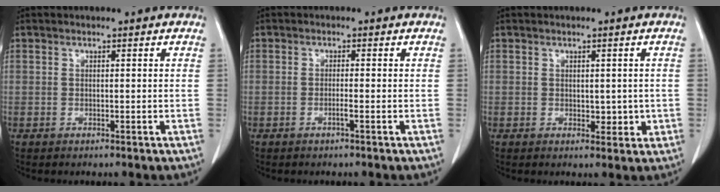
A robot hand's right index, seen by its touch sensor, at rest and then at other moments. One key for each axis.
{"total": 1.1, "fx": -0.6, "fy": -0.2, "fz": 0.9, "tx": -0.017, "ty": 0.001, "tz": -0.010}
{"total": 2.4, "fx": 0.0, "fy": 1.6, "fz": 1.8, "tx": -0.017, "ty": -0.003, "tz": 0.006}